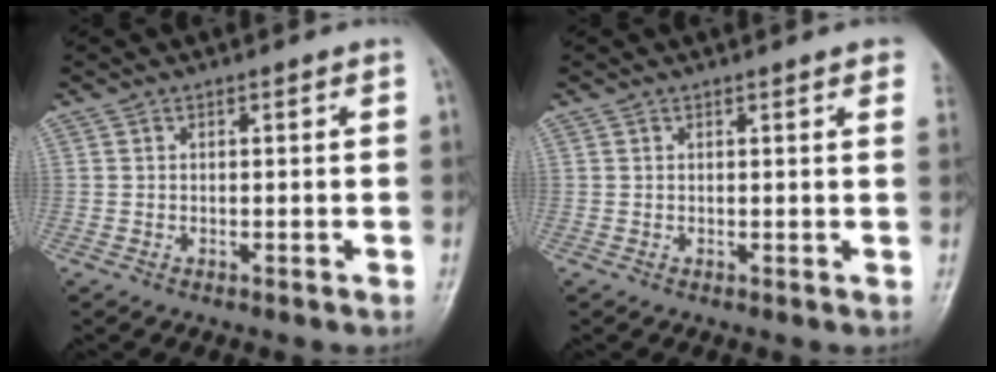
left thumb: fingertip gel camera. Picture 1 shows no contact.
{"total": 4.0, "force": [2.9, 0.7, 2.8], "torque": [-0.023, 0.001, 0.023]}